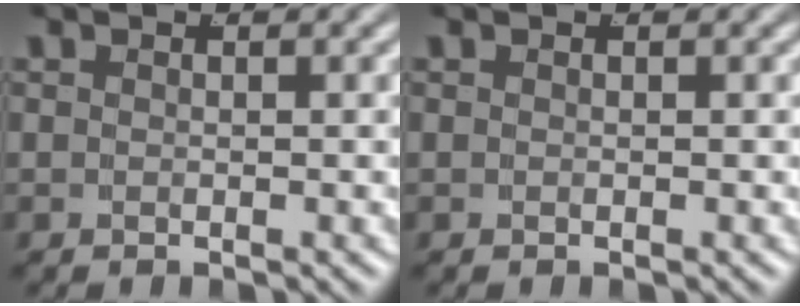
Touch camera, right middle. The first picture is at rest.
{"total": 0.0}